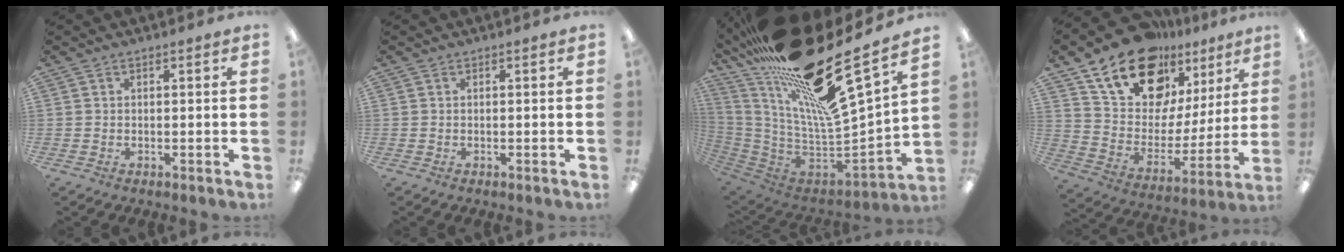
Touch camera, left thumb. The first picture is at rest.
{"total": 0.0}
{"total": 27.8, "force": [17.6, 6.7, 20.4], "torque": [-0.321, -0.151, 0.300]}
{"total": 20.5, "force": [14.8, 11.2, 8.9], "torque": [-0.168, -0.088, 0.268]}